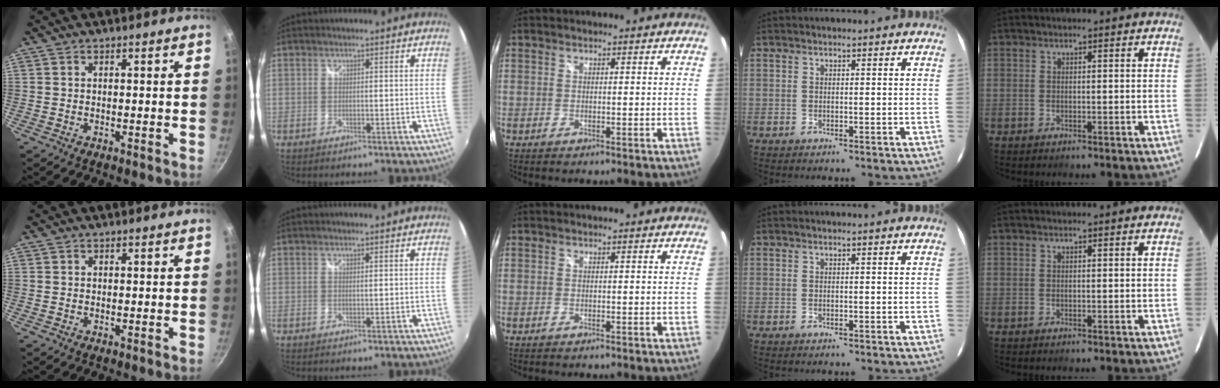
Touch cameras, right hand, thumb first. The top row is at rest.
{"index": {"total": 0.6, "force": [0.1, -0.4, -0.3], "torque": [0.007, 0.001, 0.001]}}